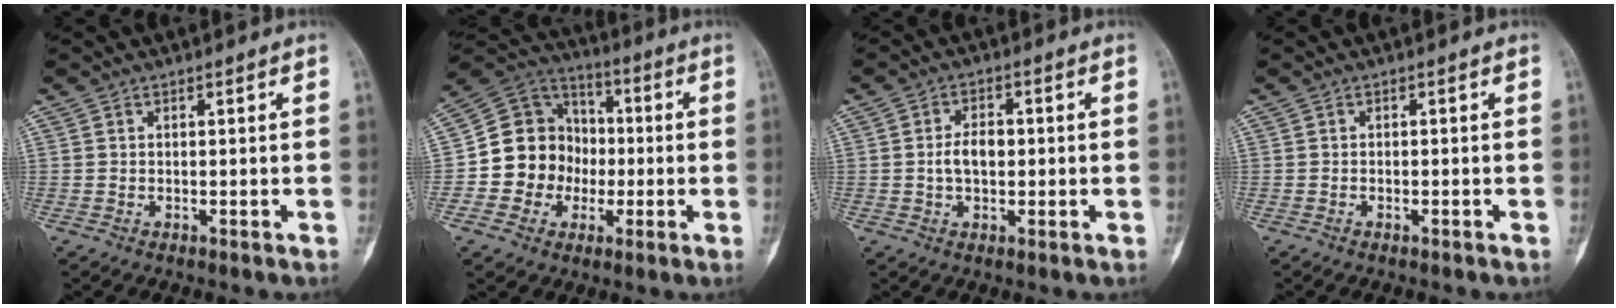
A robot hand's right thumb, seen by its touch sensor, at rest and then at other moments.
{"total": 14.2, "force": [-2.0, 13.0, 5.4], "torque": [-0.046, 0.045, -0.038]}
{"total": 4.9, "force": [-0.1, 3.1, 3.8], "torque": [-0.062, 0.010, -0.005]}
{"total": 0.6, "force": [-0.4, 0.3, 0.4], "torque": [-0.014, 0.006, -0.005]}